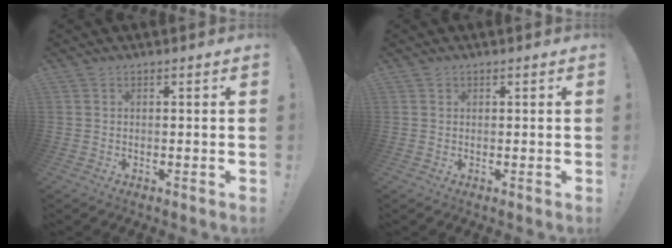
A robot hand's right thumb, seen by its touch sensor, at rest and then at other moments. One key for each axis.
{"total": 0.6, "fx": 0.4, "fy": 0.5, "fz": 0.0, "tx": 0.002, "ty": 0.000, "tz": 0.007}